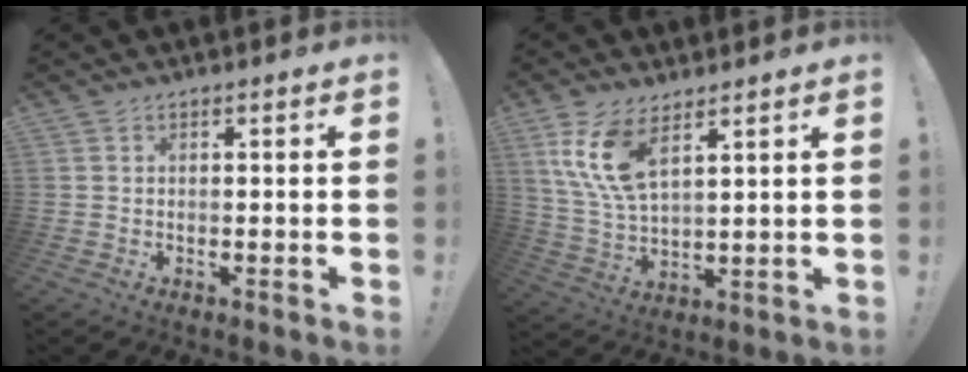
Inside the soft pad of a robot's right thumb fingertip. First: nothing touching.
{"total": 11.6, "force": [6.4, 5.0, 8.3], "torque": [-0.173, -0.023, 0.118]}